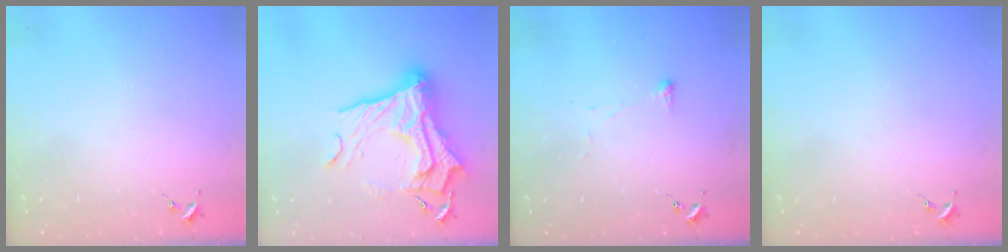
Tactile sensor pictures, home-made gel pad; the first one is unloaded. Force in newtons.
{"total": 26.5, "press": 26.4, "slide": 2.0}
{"total": 2.9, "press": 2.8, "slide": 0.5}
{"total": 0.0}